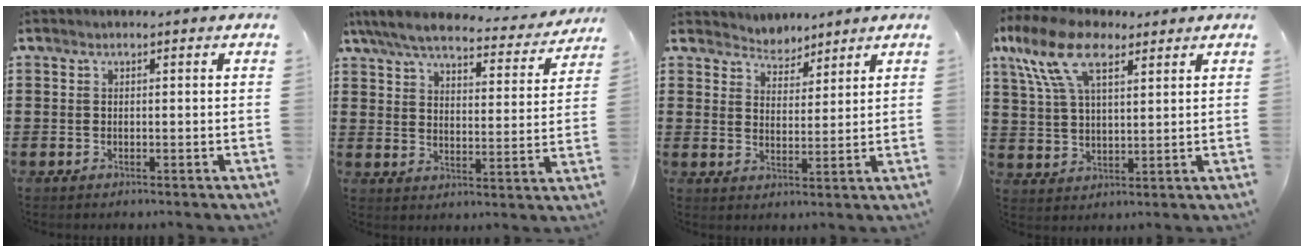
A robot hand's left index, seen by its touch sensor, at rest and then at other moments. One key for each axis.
{"total": 6.6, "fx": 5.9, "fy": 1.1, "fz": 2.7, "tx": -0.079, "ty": -0.032, "tz": 0.101}
{"total": 3.6, "fx": 3.4, "fy": 1.1, "fz": -0.6, "tx": -0.006, "ty": -0.010, "tz": 0.062}
{"total": 10.6, "fx": 6.5, "fy": 4.7, "fz": 6.9, "tx": -0.158, "ty": 0.003, "tz": 0.120}